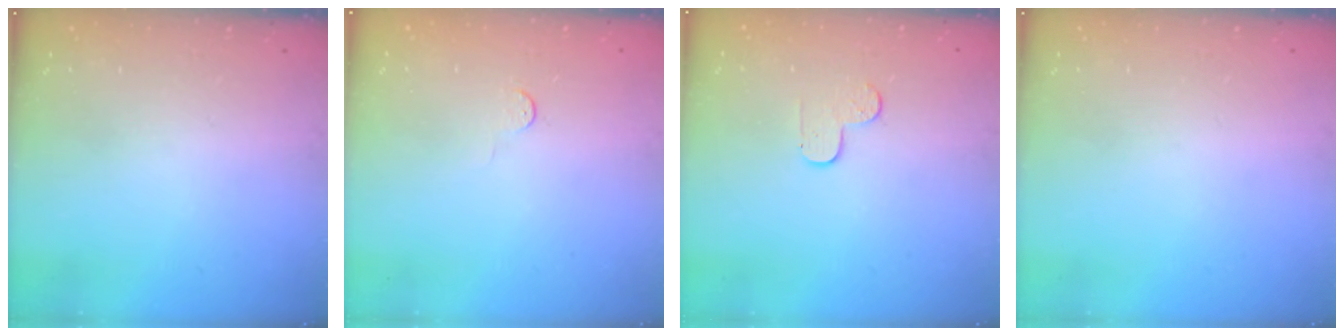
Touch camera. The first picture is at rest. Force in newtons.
{"total": 2.8, "press": 2.8, "slide": 0.4}
{"total": 3.7, "press": 3.6, "slide": 0.4}
{"total": 0.0}